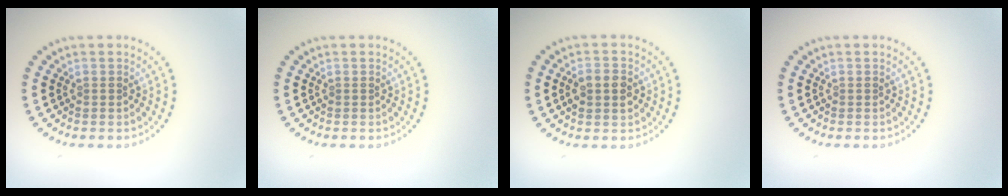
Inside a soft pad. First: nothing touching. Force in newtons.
{"total": 0.0}
{"total": 2.3, "press": 2.3, "slide": 0.0}
{"total": 0.0}